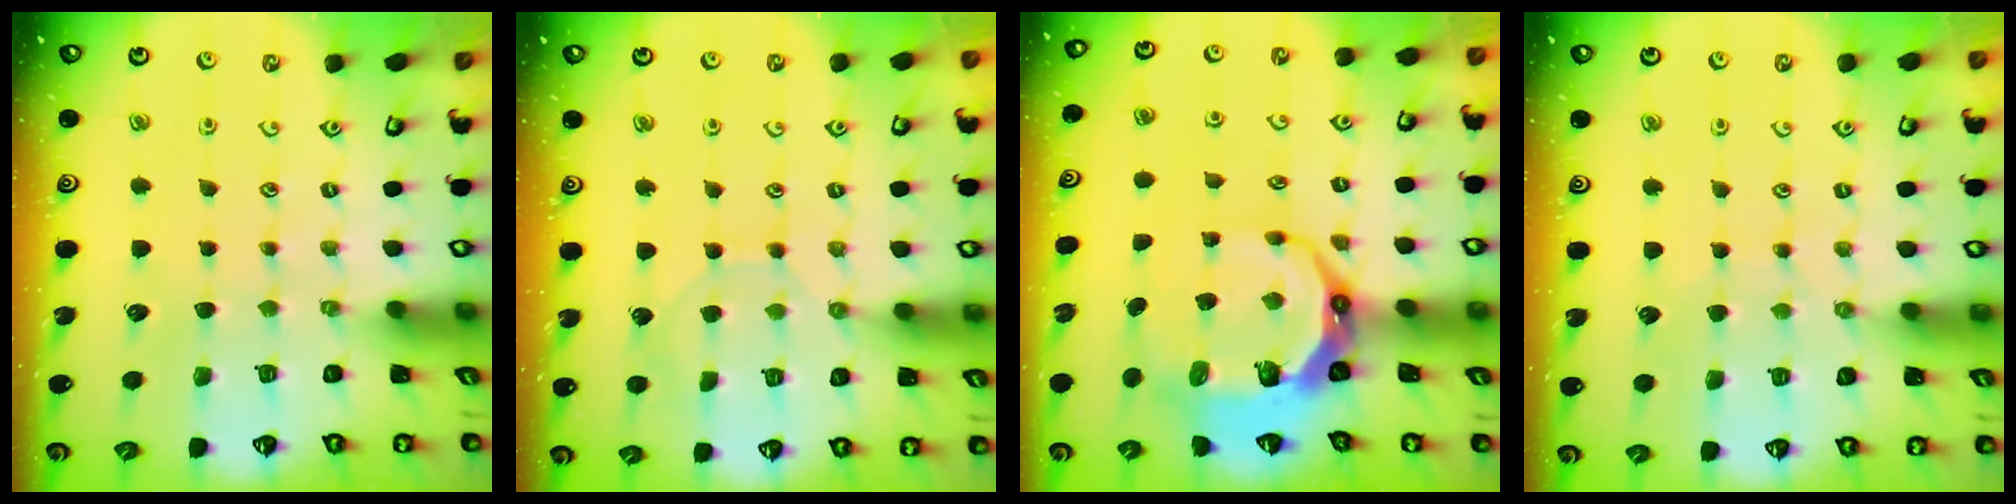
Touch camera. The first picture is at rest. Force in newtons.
{"total": 6.5, "press": 6.5, "slide": 0.6}
{"total": 11.3, "press": 10.3, "slide": 4.5}
{"total": 2.8, "press": 2.7, "slide": 0.5}